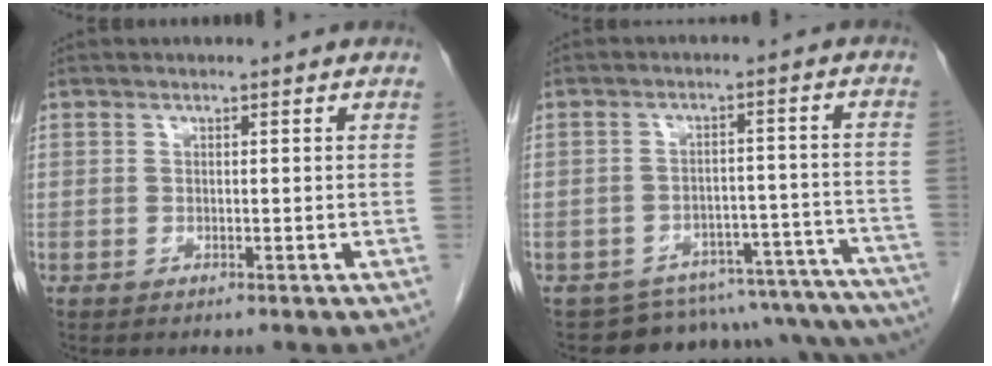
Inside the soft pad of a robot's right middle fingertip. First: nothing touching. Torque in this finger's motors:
{"motor_torque": [-0.44, -0.84, 0.00, -0.01]}